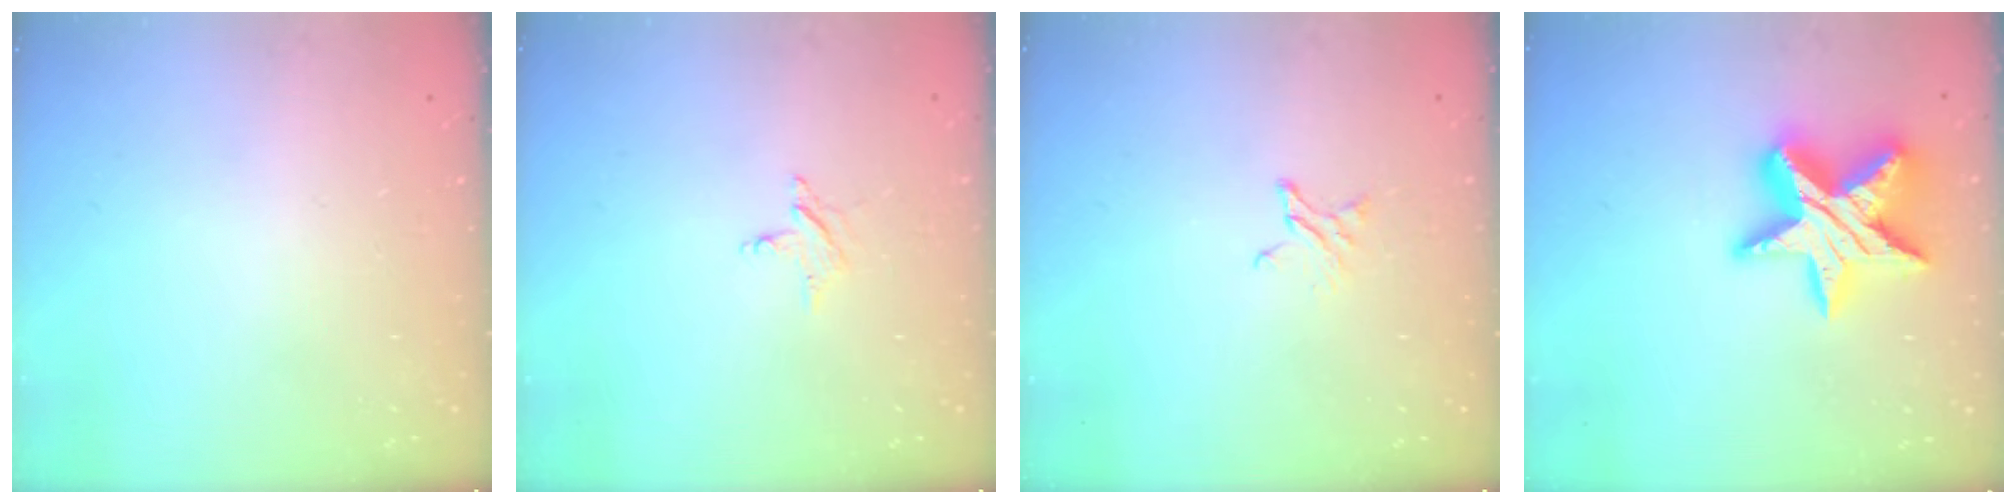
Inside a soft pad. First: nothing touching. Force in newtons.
{"total": 2.4, "press": 2.4, "slide": 0.2}
{"total": 2.0, "press": 2.0, "slide": 0.1}
{"total": 18.5, "press": 18.4, "slide": 1.4}